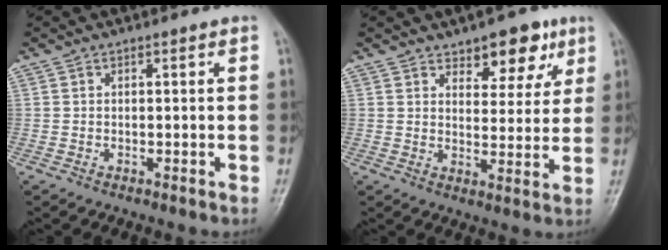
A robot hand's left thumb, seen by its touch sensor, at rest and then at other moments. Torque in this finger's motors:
{"motor_torque": [0.07, 0.15, -0.08, -0.17, 0.10]}